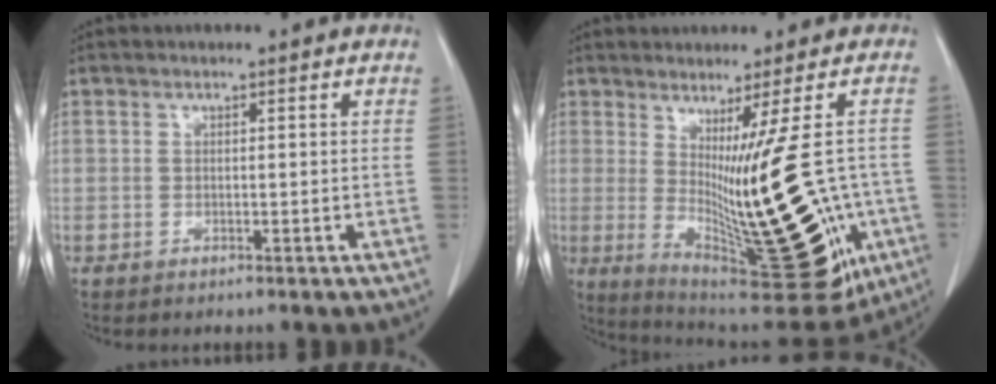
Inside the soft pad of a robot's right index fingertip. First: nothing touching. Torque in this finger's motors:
{"motor_torque": [2.14, 0.00, 1.05, 0.21]}